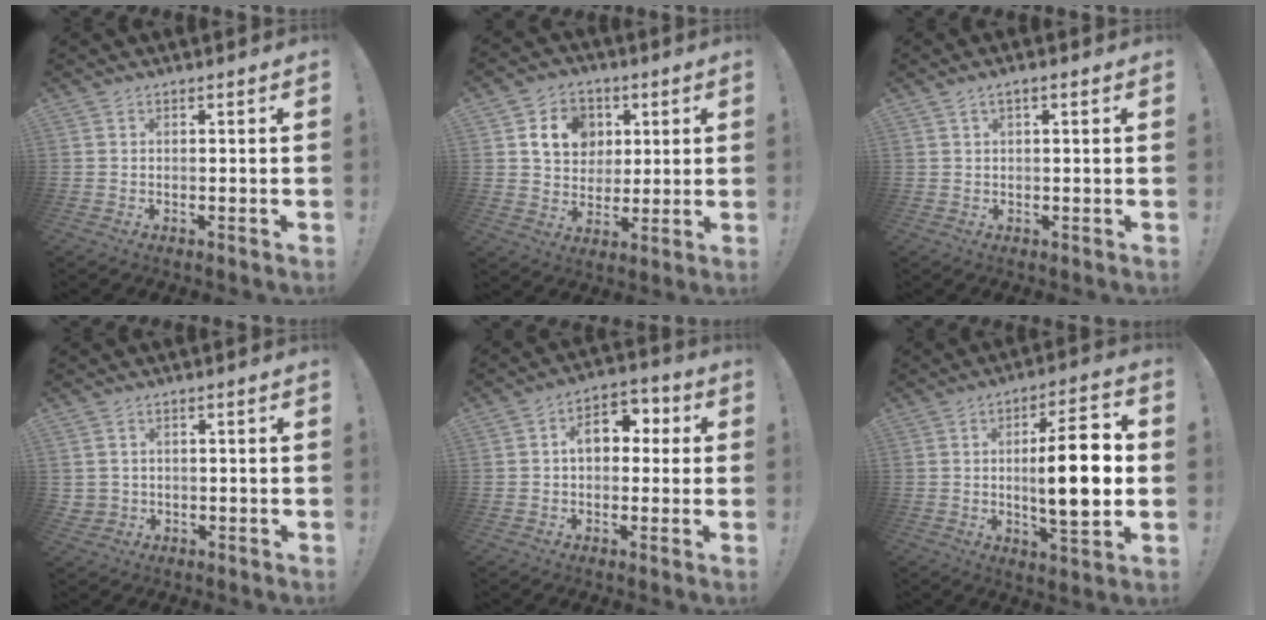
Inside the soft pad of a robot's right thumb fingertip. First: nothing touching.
{"total": 12.9, "force": [4.5, 10.6, 5.7], "torque": [-0.081, -0.009, 0.091]}
{"total": 2.0, "force": [0.7, 0.6, 1.8], "torque": [-0.034, 0.002, 0.012]}
{"total": 2.6, "force": [0.6, 2.5, 0.5], "torque": [-0.002, 0.000, 0.012]}
{"total": 9.9, "force": [1.5, 6.7, 7.0], "torque": [-0.102, 0.012, 0.028]}
{"total": 15.8, "force": [0.6, 3.9, 15.3], "torque": [-0.236, -0.007, -0.003]}